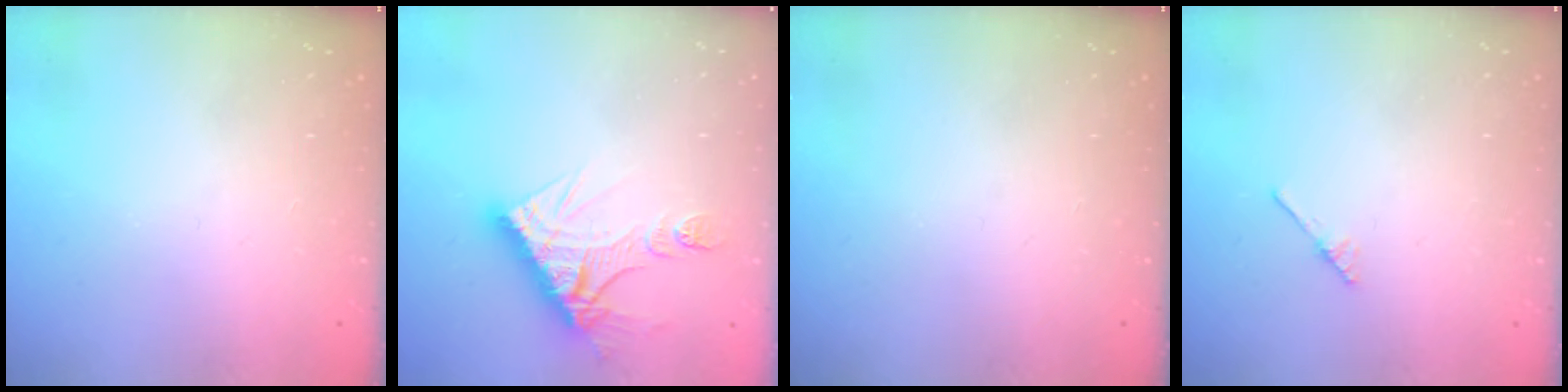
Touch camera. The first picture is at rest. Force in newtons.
{"total": 13.5, "press": 13.4, "slide": 1.2}
{"total": 0.0}
{"total": 1.9, "press": 1.8, "slide": 0.3}